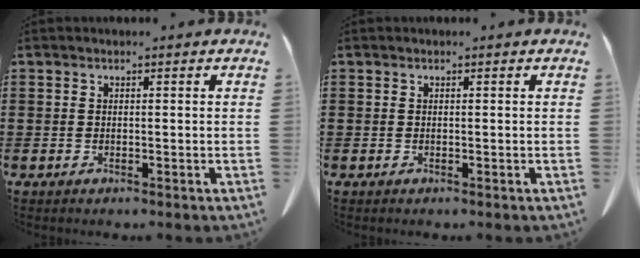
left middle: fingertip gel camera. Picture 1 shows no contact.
{"total": 0.0}